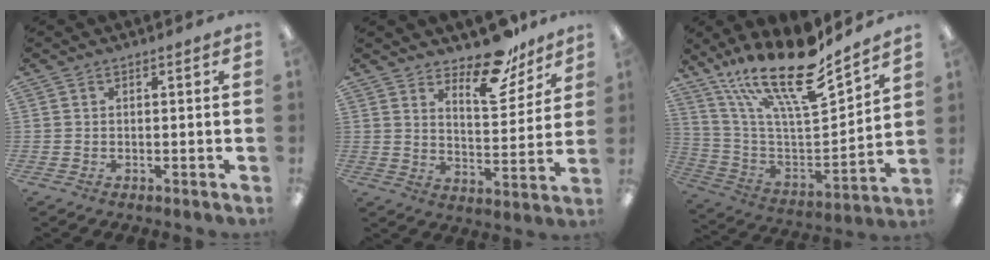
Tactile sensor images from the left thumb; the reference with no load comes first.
{"total": 14.0, "force": [10.7, 5.7, 7.0], "torque": [-0.081, -0.073, 0.185]}
{"total": 22.5, "force": [17.0, 5.7, 13.6], "torque": [-0.253, -0.122, 0.289]}